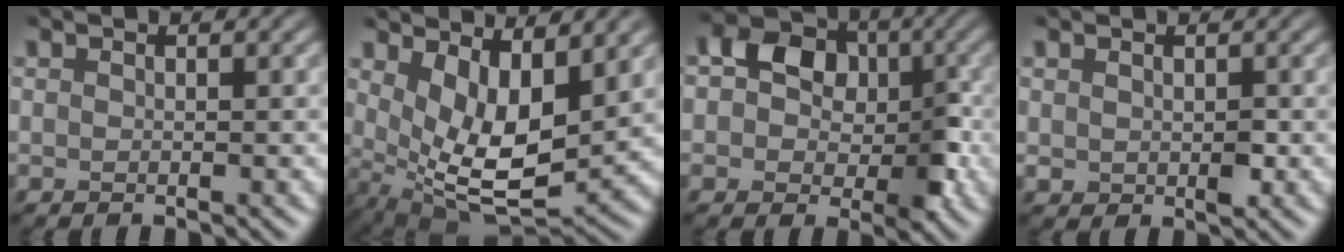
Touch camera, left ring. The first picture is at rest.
{"total": 6.9, "force": [1.5, 3.4, 5.8], "torque": [-0.105, -0.027, 0.025]}
{"total": 6.4, "force": [-0.3, 5.1, 3.9], "torque": [-0.043, 0.002, -0.030]}
{"total": 1.3, "force": [0.2, 1.0, 0.8], "torque": [-0.017, -0.005, 0.000]}